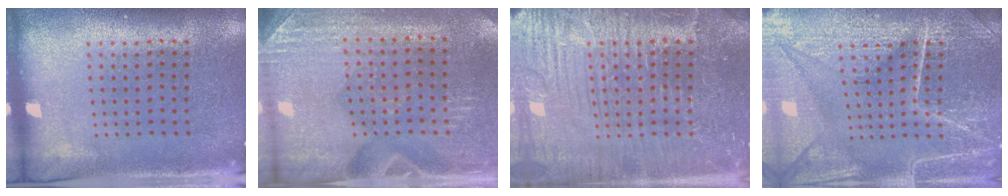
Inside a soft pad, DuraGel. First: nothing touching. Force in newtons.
{"total": 3.0, "press": 2.9, "slide": 0.7}
{"total": 4.6, "press": 4.6, "slide": 0.6}
{"total": 7.2, "press": 7.1, "slide": 0.8}